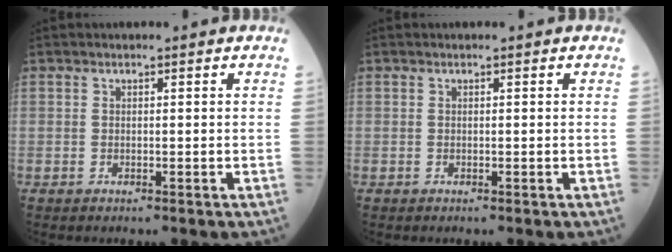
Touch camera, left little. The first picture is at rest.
{"total": 0.0}